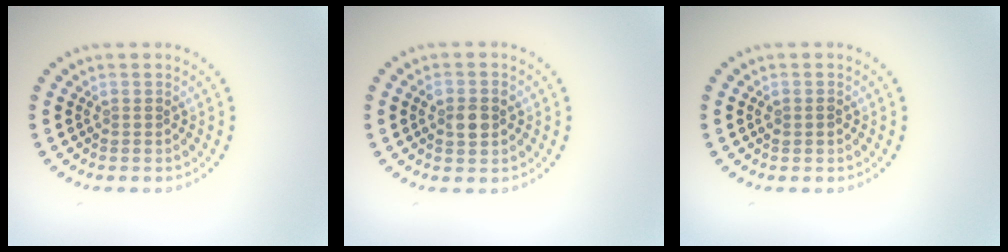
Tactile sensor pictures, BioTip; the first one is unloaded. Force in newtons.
{"total": 2.5, "press": 2.5, "slide": 0.2}
{"total": 0.8, "press": 0.8, "slide": 0.1}